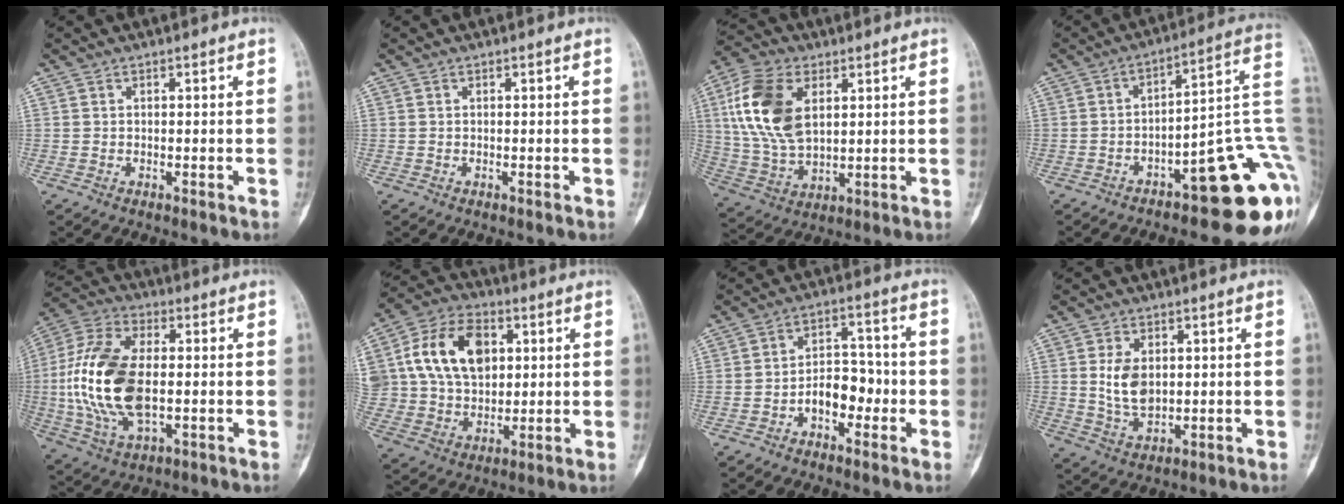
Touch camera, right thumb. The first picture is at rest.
{"total": 0.0}
{"total": 15.9, "force": [4.5, 9.4, 12.1], "torque": [-0.240, -0.005, 0.088]}
{"total": 21.1, "force": [-7.9, 7.2, 18.1], "torque": [-0.148, 0.076, -0.100]}
{"total": 18.7, "force": [-0.6, 10.0, 15.7], "torque": [-0.333, 0.006, -0.010]}
{"total": 18.1, "force": [4.5, 12.8, 11.9], "torque": [-0.201, 0.005, 0.086]}
{"total": 7.4, "force": [-2.6, 4.9, 4.9], "torque": [-0.050, 0.037, -0.052]}
{"total": 6.9, "force": [1.0, 4.5, 5.2], "torque": [-0.084, -0.010, 0.027]}